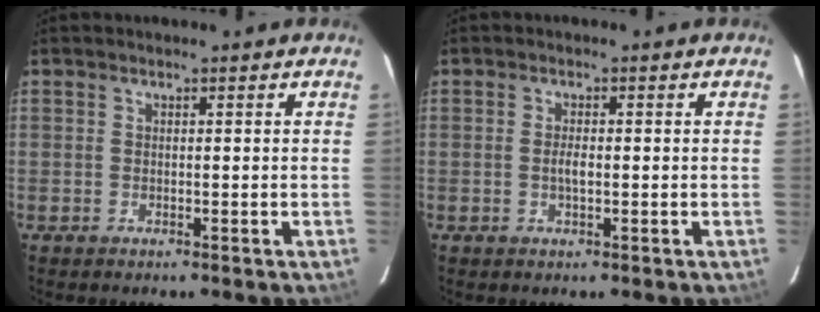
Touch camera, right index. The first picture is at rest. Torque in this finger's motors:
{"motor_torque": [0.52, 0.20, 0.24, 0.06]}